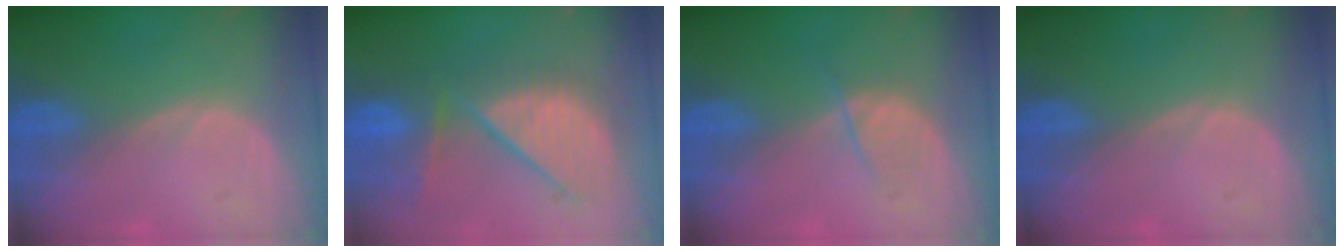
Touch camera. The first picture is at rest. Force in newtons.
{"total": 11.1, "press": 10.1, "slide": 4.7}
{"total": 2.1, "press": 2.1, "slide": 0.3}
{"total": 0.0}